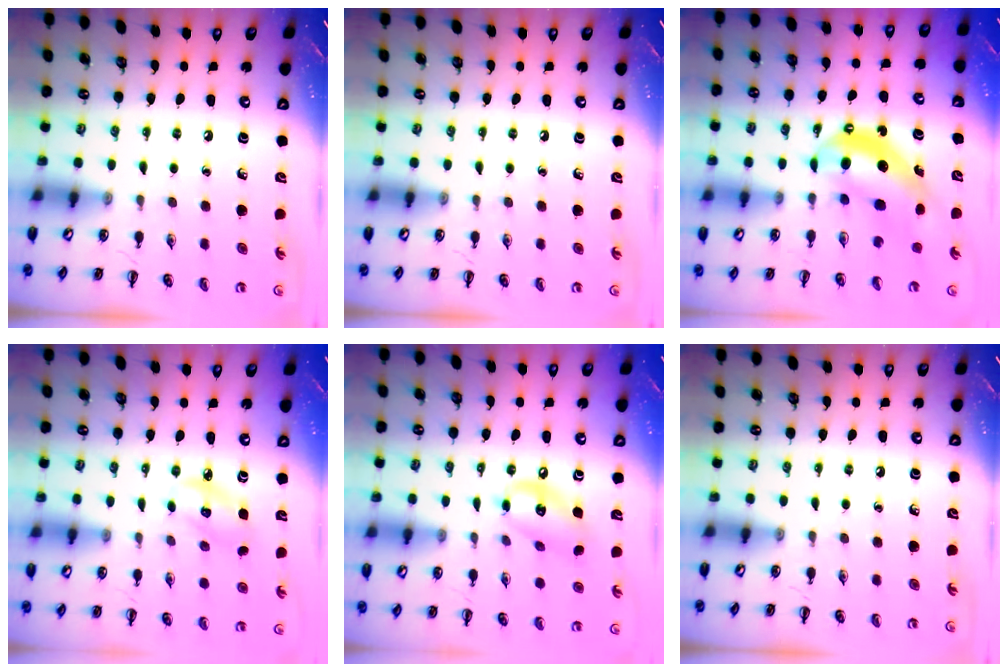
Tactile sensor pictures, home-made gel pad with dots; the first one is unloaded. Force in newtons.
{"total": 0.0}
{"total": 7.4, "press": 7.2, "slide": 1.8}
{"total": 3.3, "press": 3.3, "slide": 0.6}
{"total": 12.6, "press": 12.3, "slide": 2.7}
{"total": 0.0}